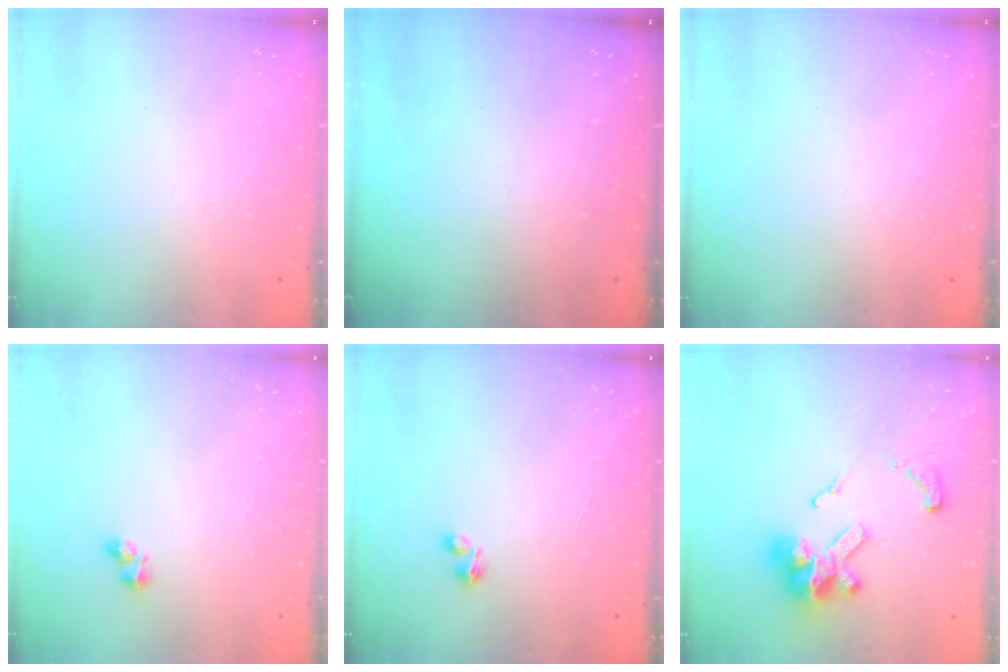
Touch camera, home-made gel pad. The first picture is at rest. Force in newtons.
{"total": 0.0}
{"total": 0.0}
{"total": 2.7, "press": 2.5, "slide": 1.0}
{"total": 2.4, "press": 2.3, "slide": 0.6}
{"total": 14.9, "press": 14.8, "slide": 1.8}